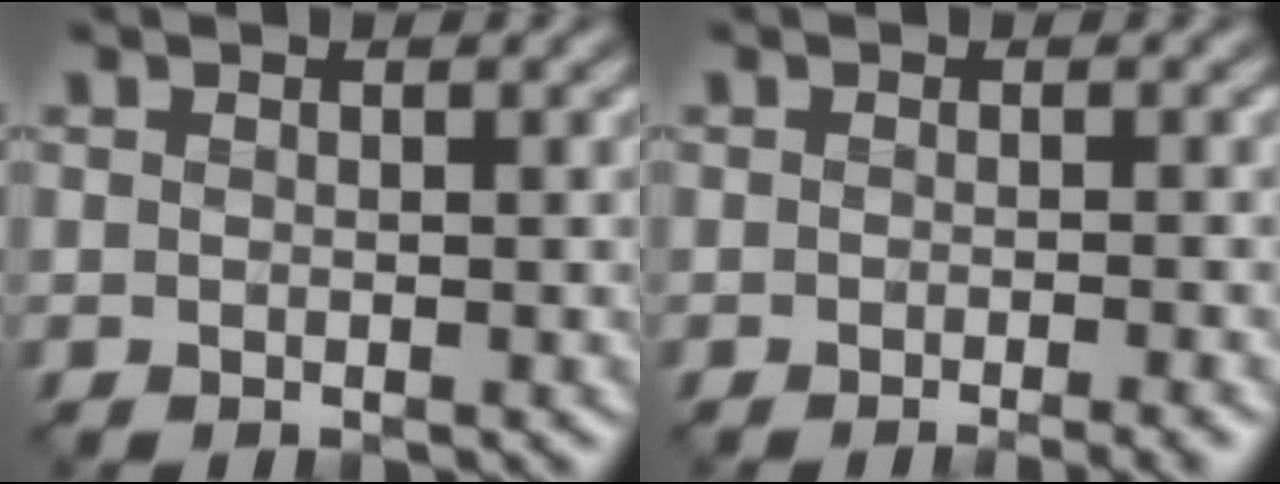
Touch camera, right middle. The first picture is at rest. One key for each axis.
{"total": 1.9, "fx": -1.3, "fy": 0.0, "fz": 1.4, "tx": -0.018, "ty": -0.006, "tz": -0.020}